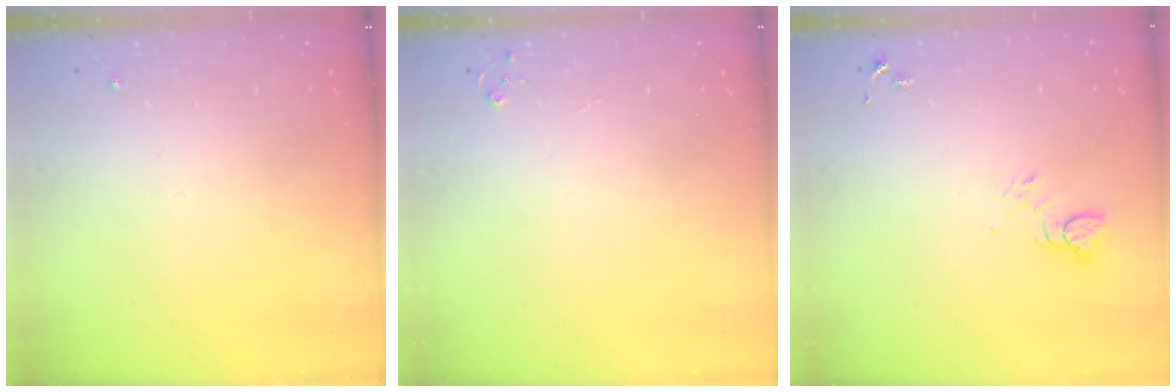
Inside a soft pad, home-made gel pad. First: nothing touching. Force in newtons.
{"total": 2.7, "press": 2.7, "slide": 0.3}
{"total": 3.8, "press": 3.8, "slide": 0.5}